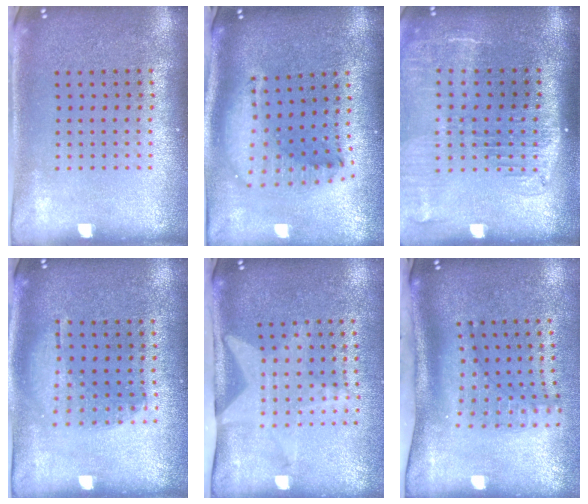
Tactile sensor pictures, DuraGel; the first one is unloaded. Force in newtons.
{"total": 2.0, "press": 1.6, "slide": 1.2}
{"total": 2.3, "press": 1.9, "slide": 1.4}
{"total": 1.0, "press": 0.9, "slide": 0.4}
{"total": 1.9, "press": 1.6, "slide": 1.0}
{"total": 2.0, "press": 1.5, "slide": 1.3}